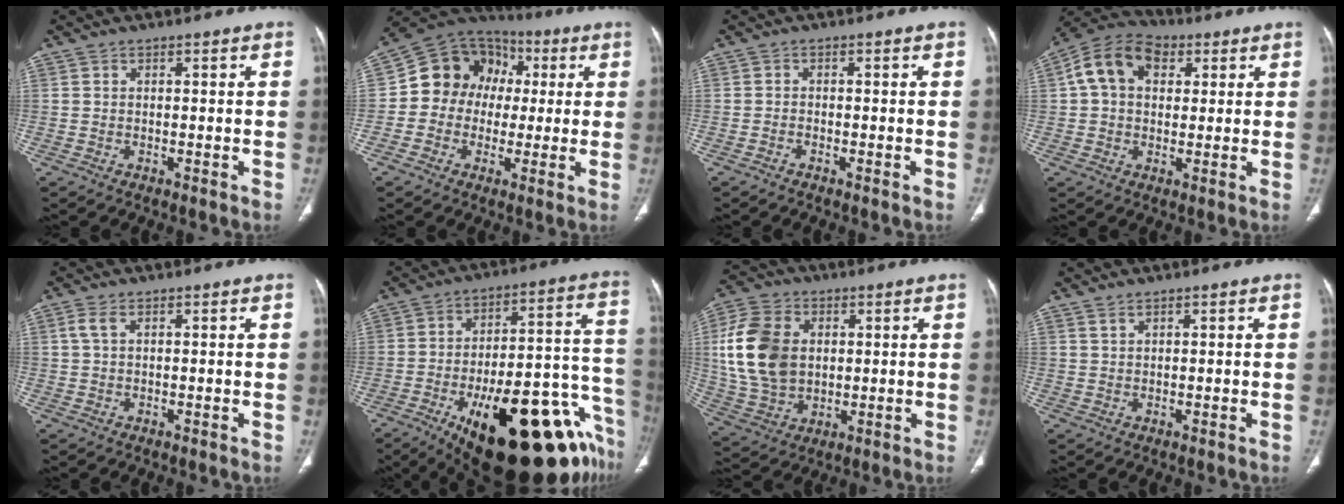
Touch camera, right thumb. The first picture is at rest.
{"total": 14.0, "force": [0.8, 12.2, 6.8], "torque": [-0.076, 0.037, 0.001]}
{"total": 0.6, "force": [-0.5, 0.2, 0.2], "torque": [-0.003, 0.006, -0.014]}
{"total": 11.6, "force": [3.3, 8.4, 7.4], "torque": [-0.119, 0.023, 0.046]}
{"total": 1.9, "force": [0.7, 0.9, 1.6], "torque": [-0.046, 0.011, 0.019]}
{"total": 34.4, "force": [-17.1, 12.8, 26.9], "torque": [-0.282, 0.063, -0.235]}
{"total": 15.9, "force": [2.5, 11.4, 10.8], "torque": [-0.198, -0.001, 0.054]}
{"total": 1.1, "force": [0.9, 0.2, 0.5], "torque": [-0.010, 0.000, 0.023]}